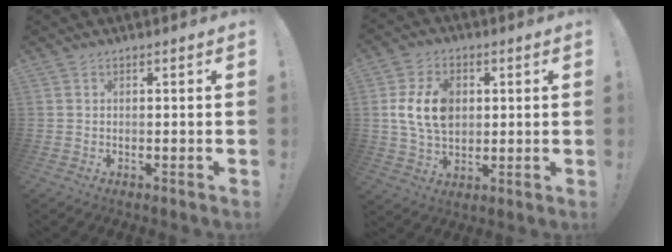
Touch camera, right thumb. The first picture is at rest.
{"total": 13.6, "force": [2.1, 9.8, 9.2], "torque": [-0.174, 0.005, 0.040]}